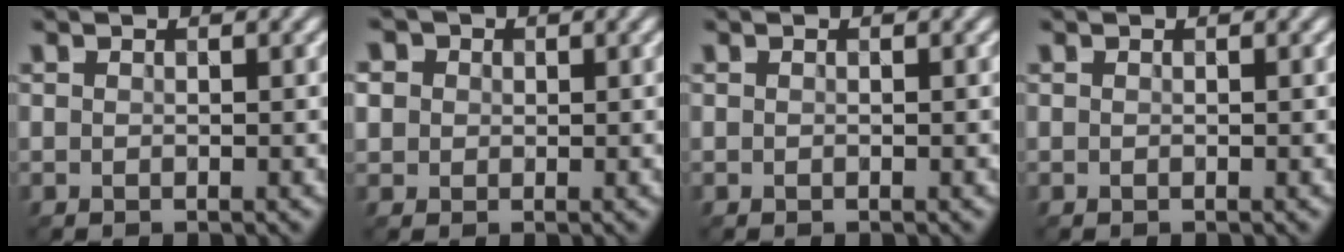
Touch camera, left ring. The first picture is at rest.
{"total": 4.5, "force": [1.7, 3.7, 1.9], "torque": [-0.047, 0.022, 0.015]}
{"total": 0.0}
{"total": 0.0}